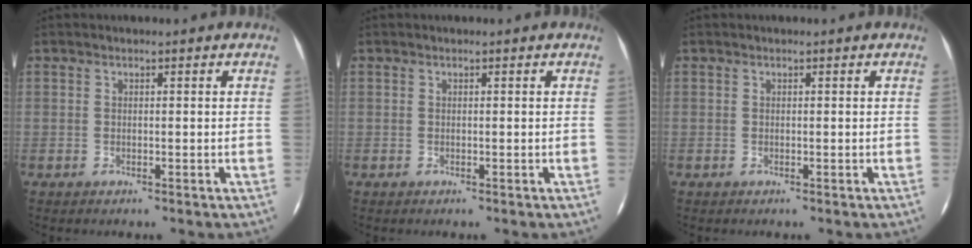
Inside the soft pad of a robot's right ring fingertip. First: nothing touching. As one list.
[{"total": 0.0}, {"total": 0.0}]